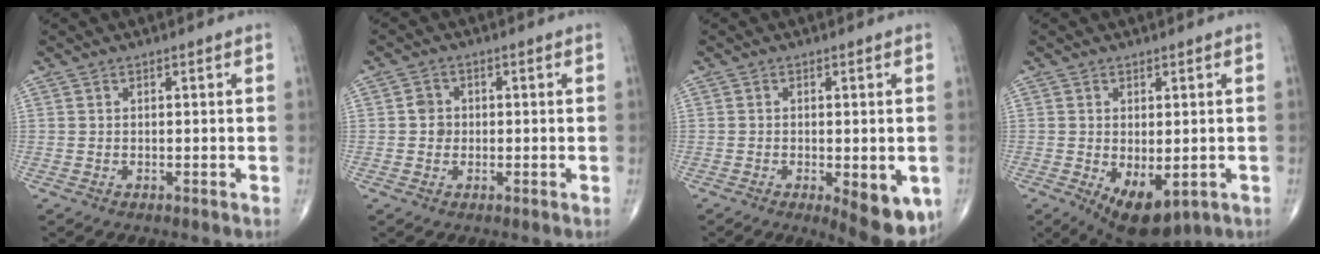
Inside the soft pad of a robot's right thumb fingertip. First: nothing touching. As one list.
[{"total": 2.6, "force": [0.0, 2.3, 1.0], "torque": [-0.001, 0.006, -0.002]}, {"total": 9.8, "force": [-3.4, 3.8, 8.3], "torque": [-0.097, -0.012, -0.040]}, {"total": 9.0, "force": [-2.7, 4.6, 7.2], "torque": [-0.102, -0.012, -0.026]}]